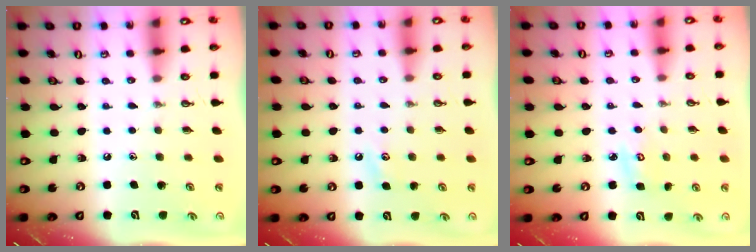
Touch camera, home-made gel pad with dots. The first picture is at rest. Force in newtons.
{"total": 2.8, "press": 2.7, "slide": 0.5}
{"total": 4.9, "press": 4.9, "slide": 0.4}